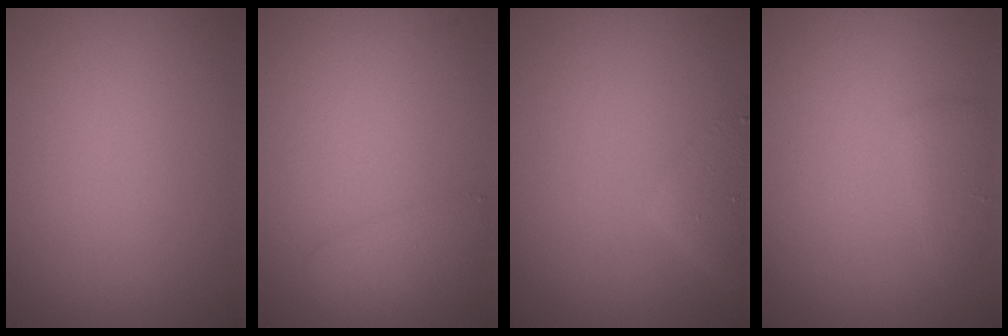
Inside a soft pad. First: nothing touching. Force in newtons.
{"total": 1.9, "press": 1.9, "slide": 0.1}
{"total": 2.5, "press": 2.5, "slide": 0.2}
{"total": 1.4, "press": 1.4, "slide": 0.1}